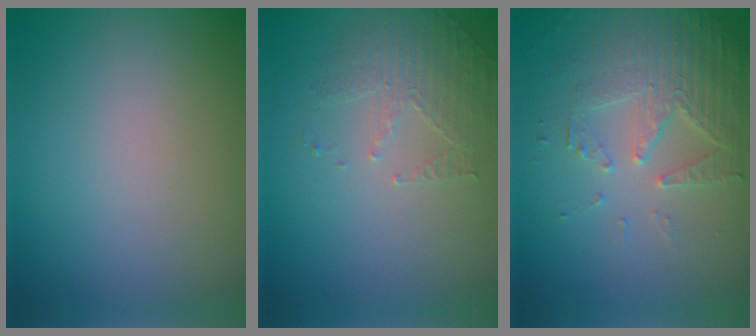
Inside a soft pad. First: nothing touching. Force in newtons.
{"total": 1.8, "press": 1.1, "slide": 1.4}
{"total": 3.9, "press": 3.6, "slide": 1.6}